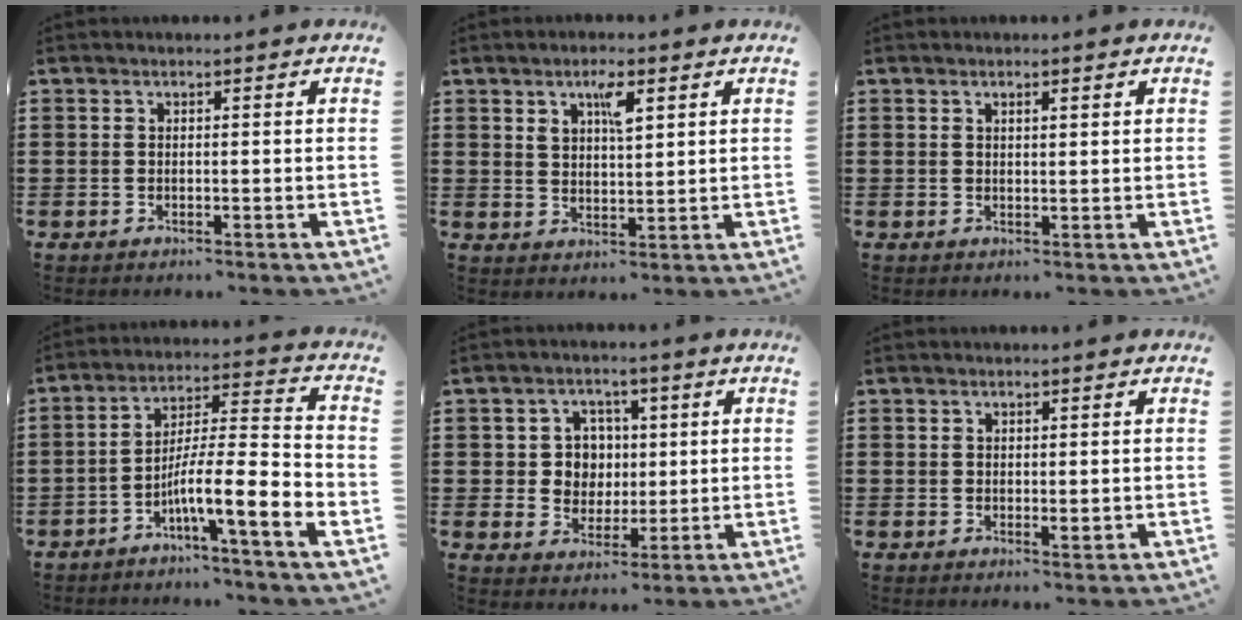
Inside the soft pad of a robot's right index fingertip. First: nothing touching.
{"total": 4.3, "force": [2.3, 1.5, 3.3], "torque": [-0.057, 0.002, 0.035]}
{"total": 0.9, "force": [0.5, 0.3, 0.7], "torque": [-0.014, 0.003, 0.008]}
{"total": 9.1, "force": [-4.8, 0.8, 7.7], "torque": [-0.132, -0.011, -0.092]}
{"total": 5.6, "force": [0.9, 5.2, 1.8], "torque": [-0.052, 0.016, 0.013]}
{"total": 1.0, "force": [0.3, 0.5, 0.8], "torque": [-0.016, 0.000, 0.007]}